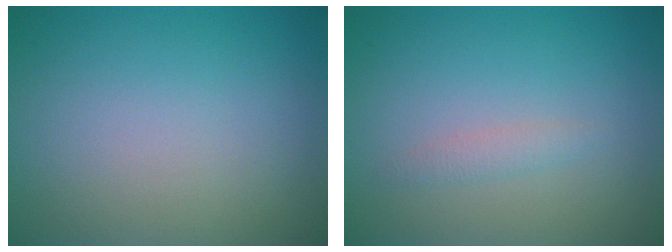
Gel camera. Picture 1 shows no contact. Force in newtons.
{"total": 1.0, "press": 1.0, "slide": 0.0}